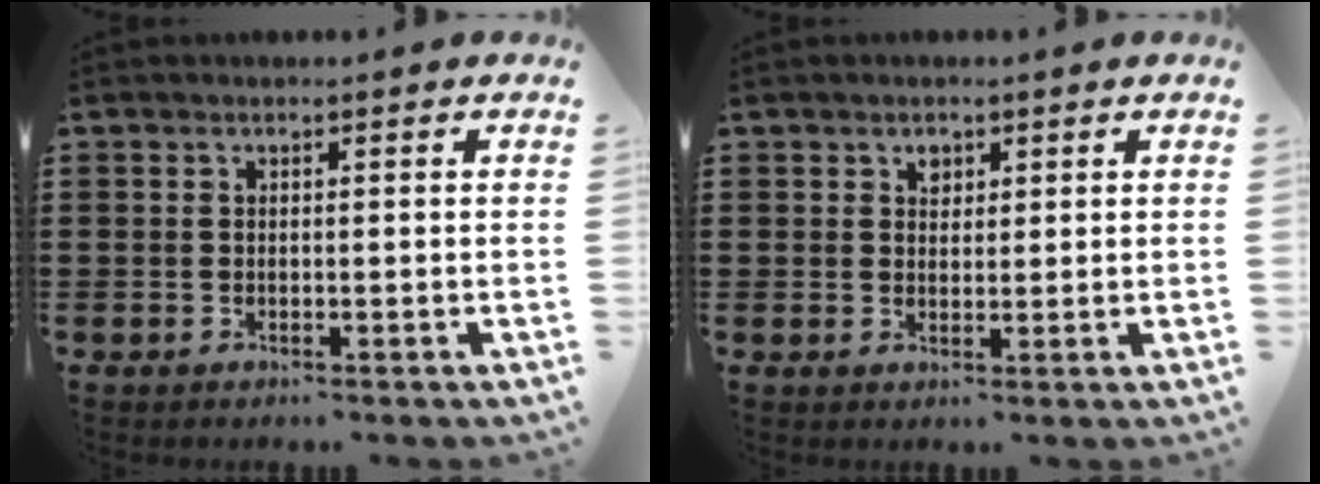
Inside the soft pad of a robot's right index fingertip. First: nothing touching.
{"total": 1.8, "force": [1.0, 1.2, 0.9], "torque": [-0.012, 0.001, 0.017]}